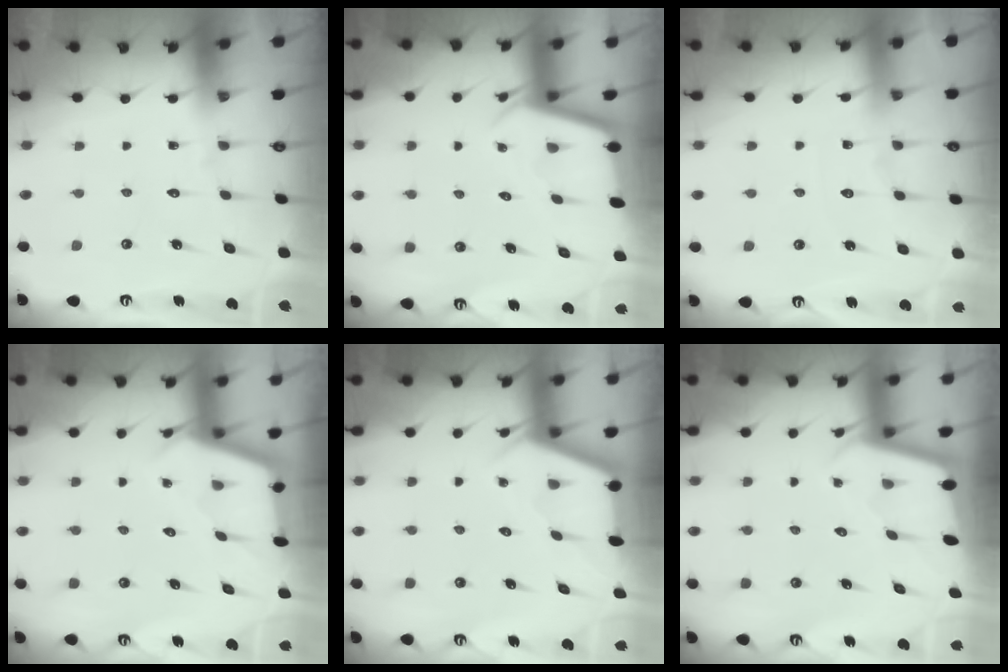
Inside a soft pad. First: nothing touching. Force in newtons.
{"total": 2.3, "press": 2.3, "slide": 0.1}
{"total": 4.0, "press": 3.9, "slide": 0.6}
{"total": 2.6, "press": 2.6, "slide": 0.3}
{"total": 2.9, "press": 2.9, "slide": 0.3}
{"total": 2.0, "press": 2.0, "slide": 0.1}